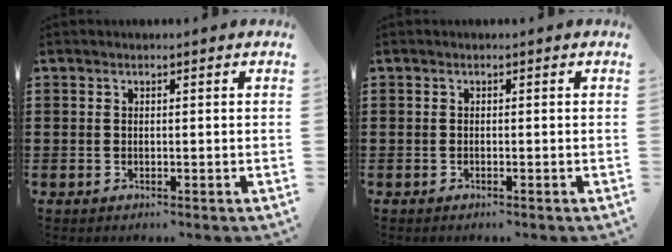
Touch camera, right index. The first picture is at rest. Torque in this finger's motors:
{"motor_torque": [0.18, -0.17, 0.01, 0.02]}